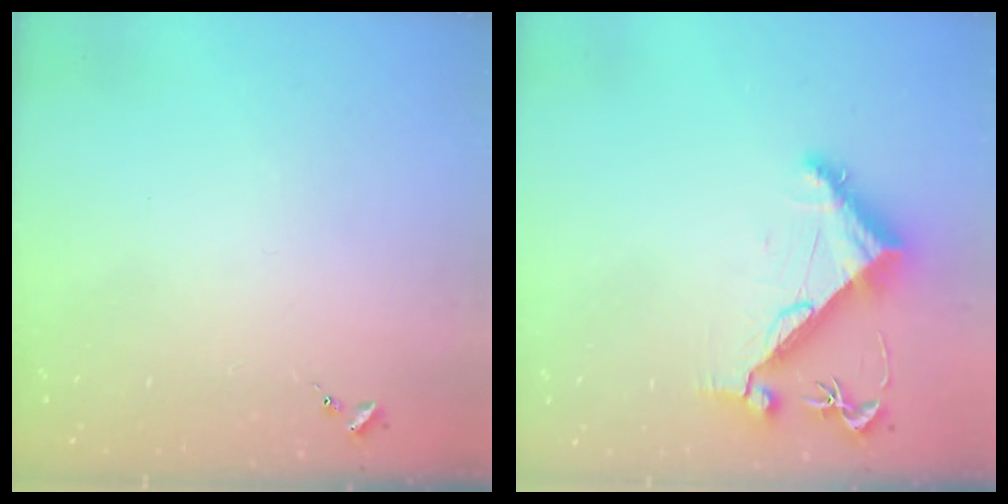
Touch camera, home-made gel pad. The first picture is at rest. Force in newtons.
{"total": 7.1, "press": 7.1, "slide": 1.1}